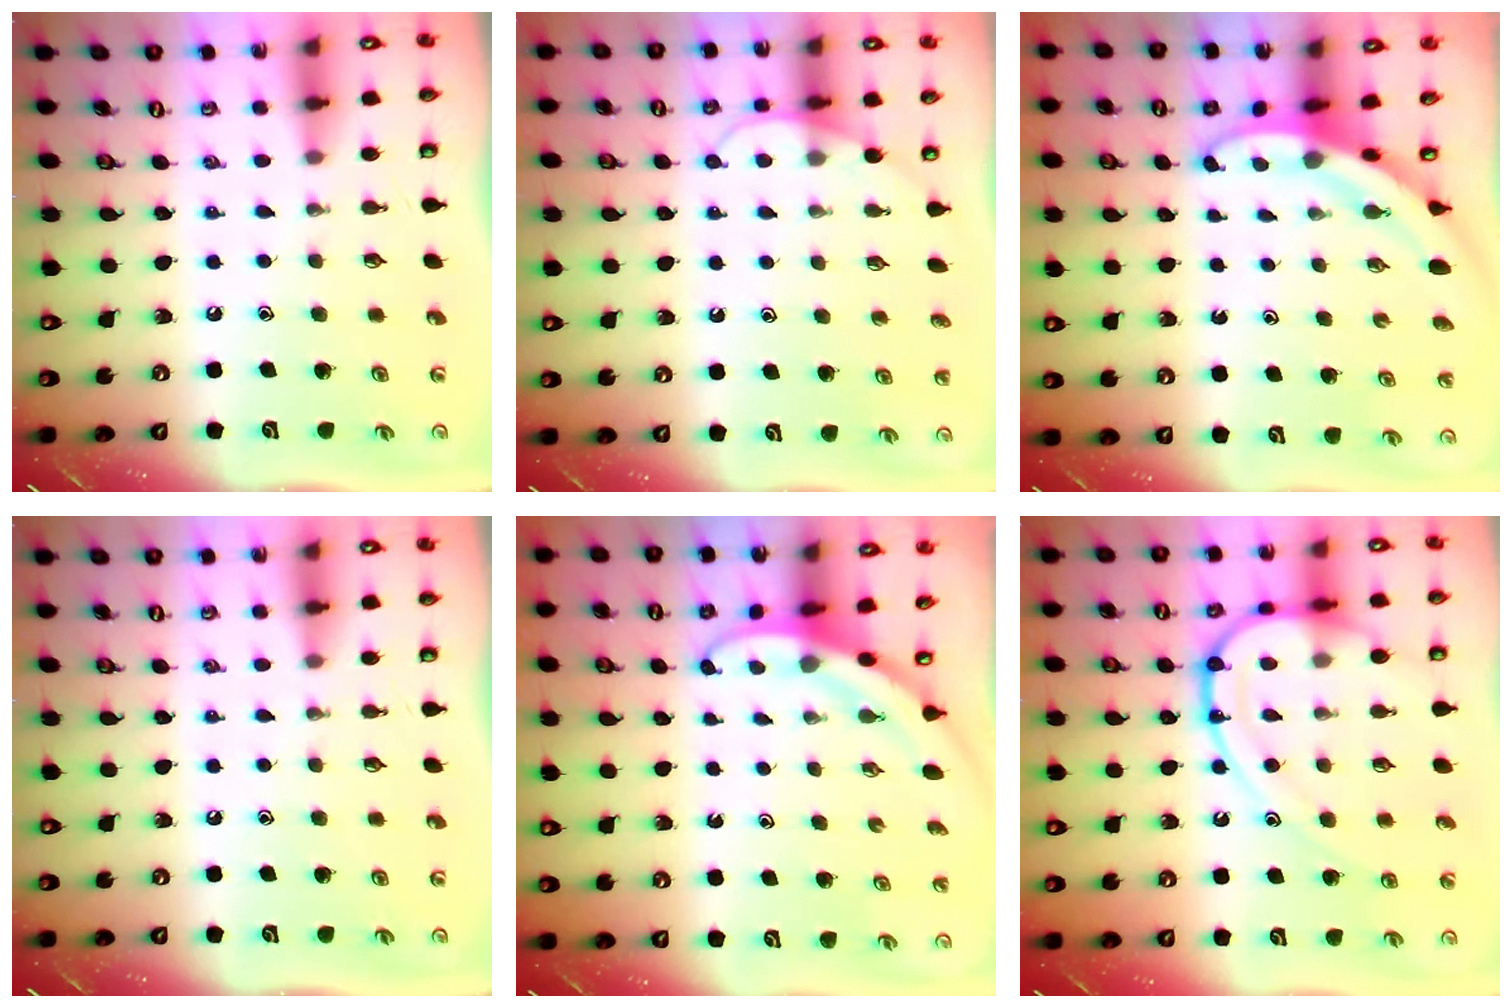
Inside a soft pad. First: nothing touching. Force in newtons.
{"total": 4.8, "press": 4.8, "slide": 0.4}
{"total": 3.8, "press": 3.8, "slide": 0.2}
{"total": 0.0}
{"total": 3.0, "press": 3.0, "slide": 0.1}
{"total": 14.1, "press": 14.0, "slide": 1.6}